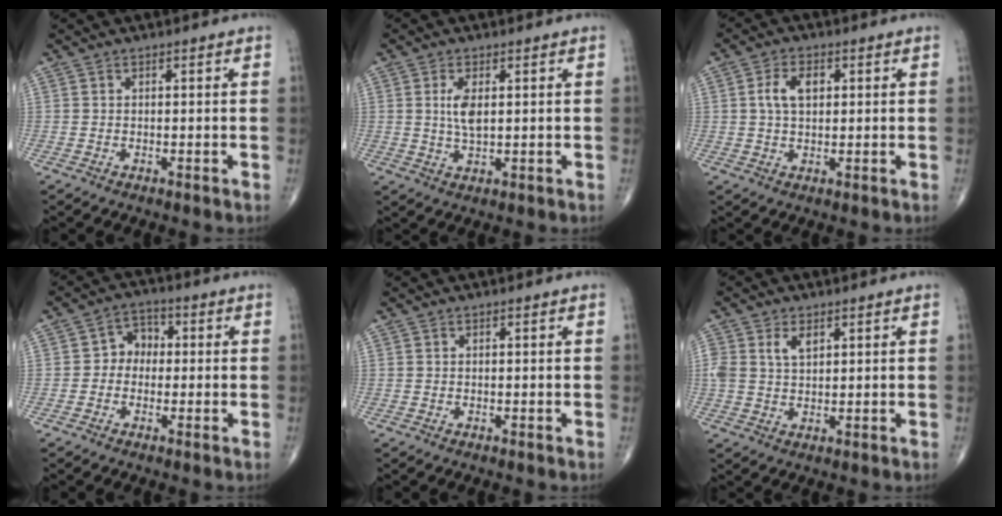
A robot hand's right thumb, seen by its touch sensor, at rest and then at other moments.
{"total": 4.2, "force": [0.8, 1.8, 3.8], "torque": [-0.077, -0.006, 0.019]}
{"total": 5.4, "force": [1.2, 3.2, 4.1], "torque": [-0.076, 0.006, 0.020]}
{"total": 4.9, "force": [-0.3, 4.1, 2.6], "torque": [-0.013, 0.022, -0.018]}
{"total": 0.0}
{"total": 4.5, "force": [1.8, 2.7, 3.1], "torque": [-0.057, 0.002, 0.039]}